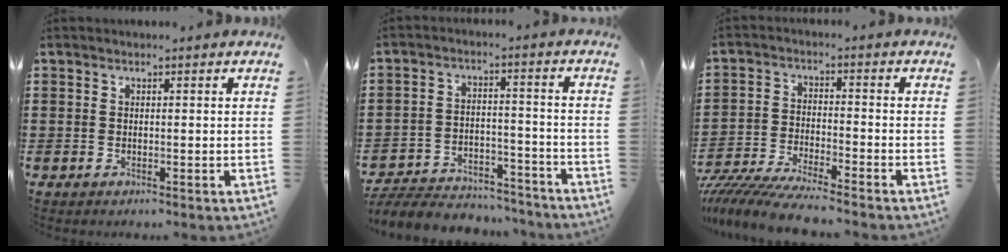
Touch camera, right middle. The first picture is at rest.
{"total": 6.5, "force": [-6.3, 1.2, 1.1], "torque": [-0.024, 0.012, -0.125]}
{"total": 7.0, "force": [-6.8, -0.2, 1.7], "torque": [-0.049, -0.011, -0.135]}